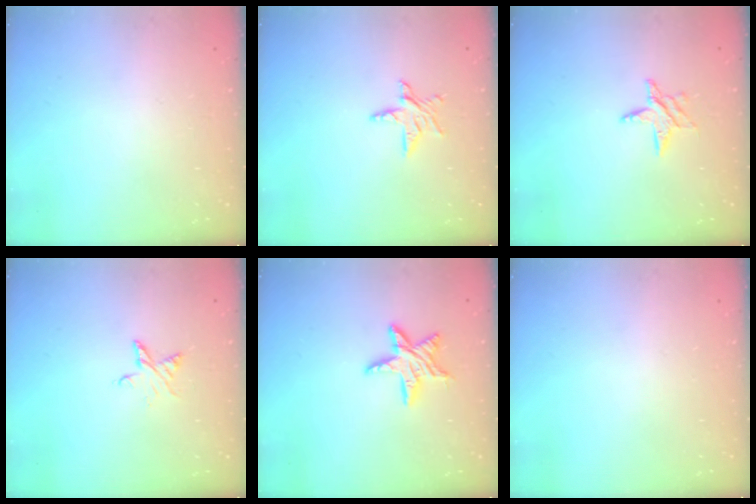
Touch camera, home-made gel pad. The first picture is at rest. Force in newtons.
{"total": 5.8, "press": 5.8, "slide": 0.2}
{"total": 6.1, "press": 6.0, "slide": 0.7}
{"total": 4.2, "press": 4.2, "slide": 0.4}
{"total": 9.8, "press": 9.8, "slide": 0.6}
{"total": 0.0}